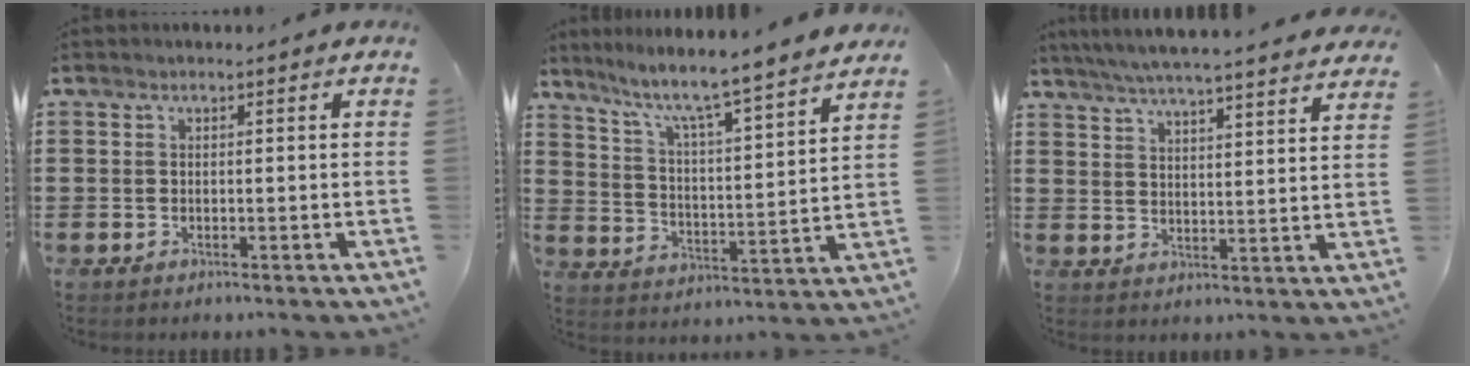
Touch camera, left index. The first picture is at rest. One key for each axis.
{"total": 6.2, "fx": 5.4, "fy": -0.9, "fz": 2.9, "tx": -0.080, "ty": -0.052, "tz": 0.082}
{"total": 5.6, "fx": 5.2, "fy": -0.4, "fz": 2.0, "tx": -0.057, "ty": -0.029, "tz": 0.091}